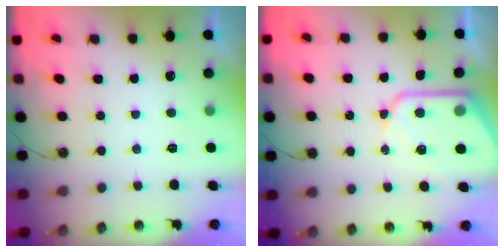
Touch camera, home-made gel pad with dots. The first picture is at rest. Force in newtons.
{"total": 13.5, "press": 13.4, "slide": 1.3}